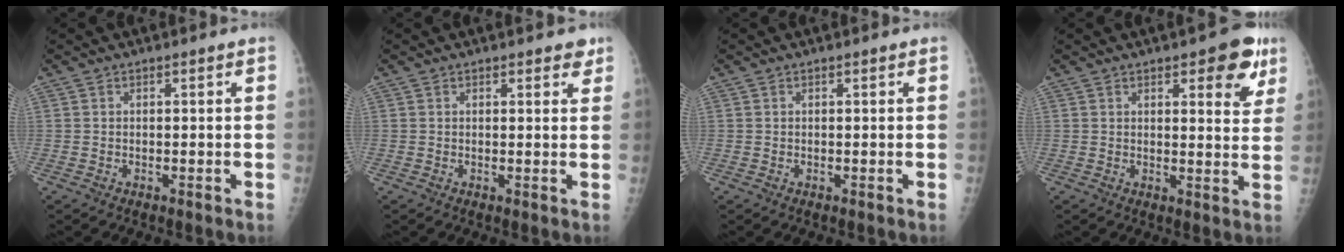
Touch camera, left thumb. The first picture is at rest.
{"total": 2.4, "force": [1.8, 1.1, 1.2], "torque": [0.005, -0.007, 0.017]}
{"total": 0.0}
{"total": 8.5, "force": [4.4, 3.1, 6.5], "torque": [-0.050, -0.018, 0.049]}